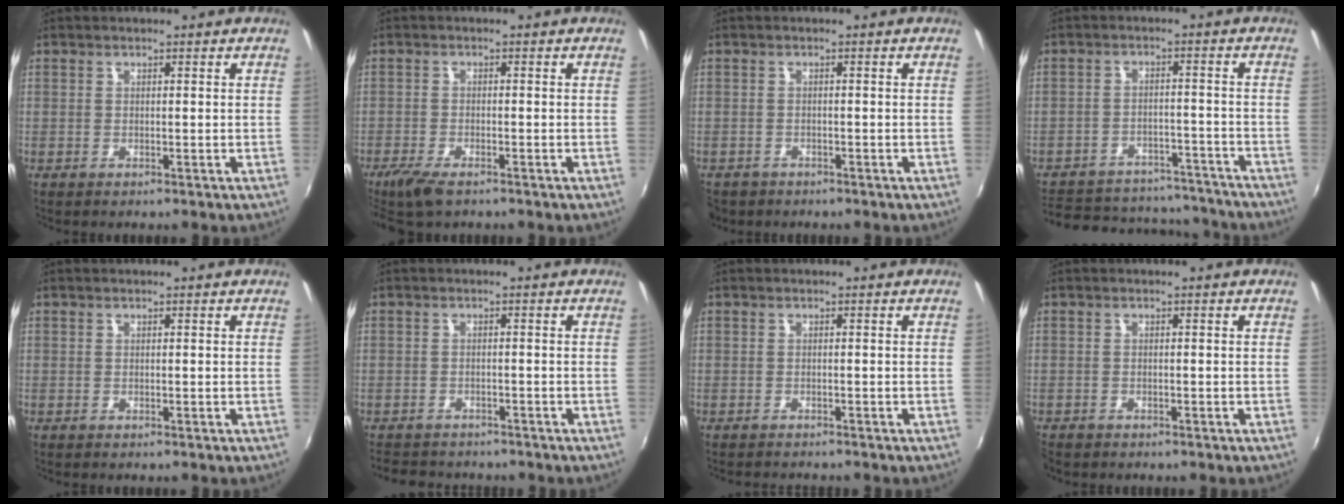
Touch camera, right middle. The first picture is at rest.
{"total": 5.3, "force": [-3.9, 1.6, 3.1], "torque": [-0.082, -0.018, -0.076]}
{"total": 4.0, "force": [-2.8, 2.6, 1.2], "torque": [-0.038, -0.011, -0.046]}
{"total": 22.5, "force": [-18.9, 9.2, 8.1], "torque": [-0.180, 0.029, -0.231]}
{"total": 0.0}
{"total": 5.7, "force": [-5.0, 2.5, 1.3], "torque": [-0.039, -0.001, -0.081]}
{"total": 1.9, "force": [-1.9, 0.1, 0.4], "torque": [-0.016, -0.013, -0.032]}
{"total": 1.4, "force": [-1.1, 0.8, 0.2], "torque": [-0.010, -0.003, -0.020]}